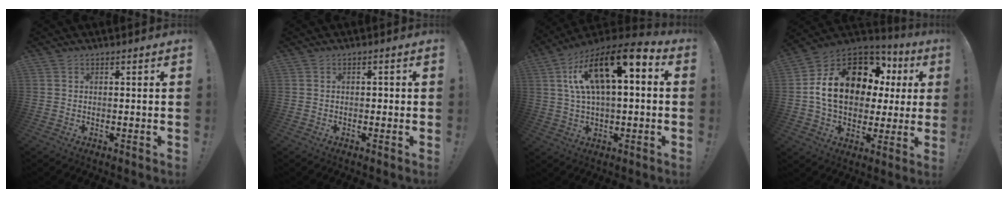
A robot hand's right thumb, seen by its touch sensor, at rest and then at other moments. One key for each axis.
{"total": 1.0, "fx": -0.5, "fy": 0.7, "fz": 0.3, "tx": -0.006, "ty": 0.004, "tz": -0.010}
{"total": 16.4, "fx": 6.2, "fy": 6.1, "fz": 13.8, "tx": -0.241, "ty": -0.032, "tz": 0.104}
{"total": 19.3, "fx": 4.9, "fy": 13.3, "fz": 13.2, "tx": -0.207, "ty": -0.014, "tz": 0.108}